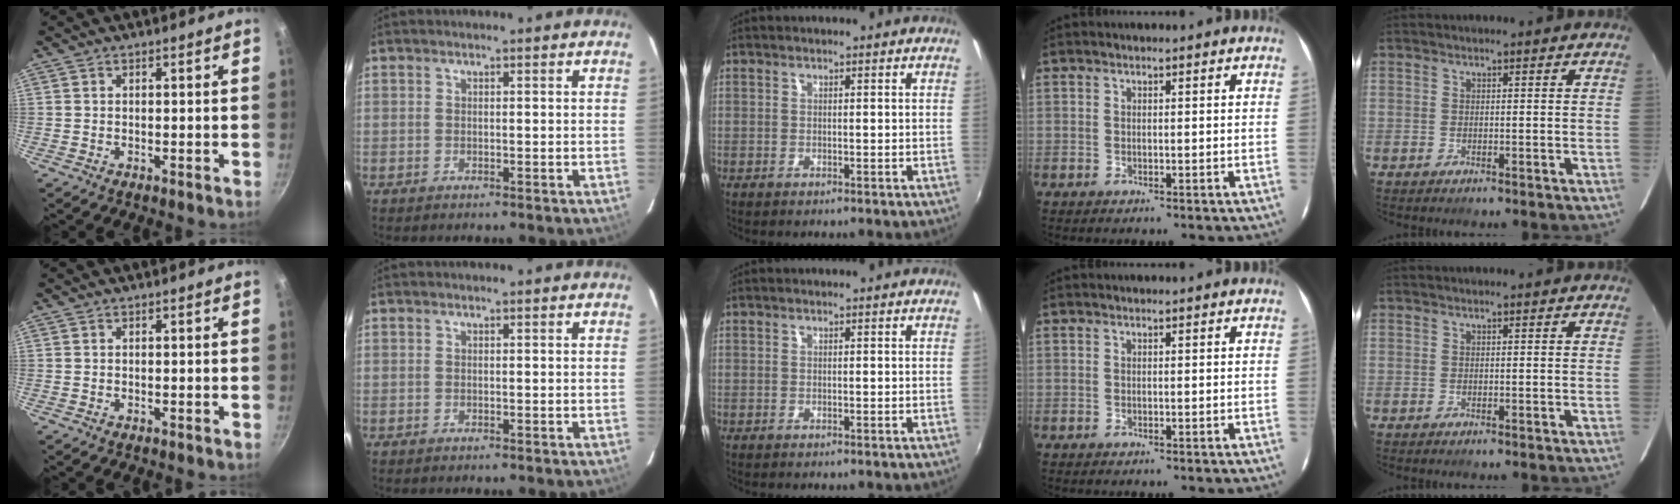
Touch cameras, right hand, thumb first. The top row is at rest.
{}